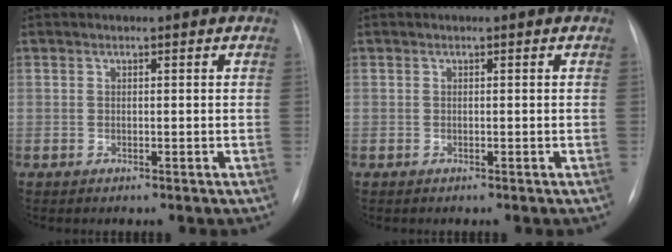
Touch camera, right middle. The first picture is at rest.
{"total": 0.0}